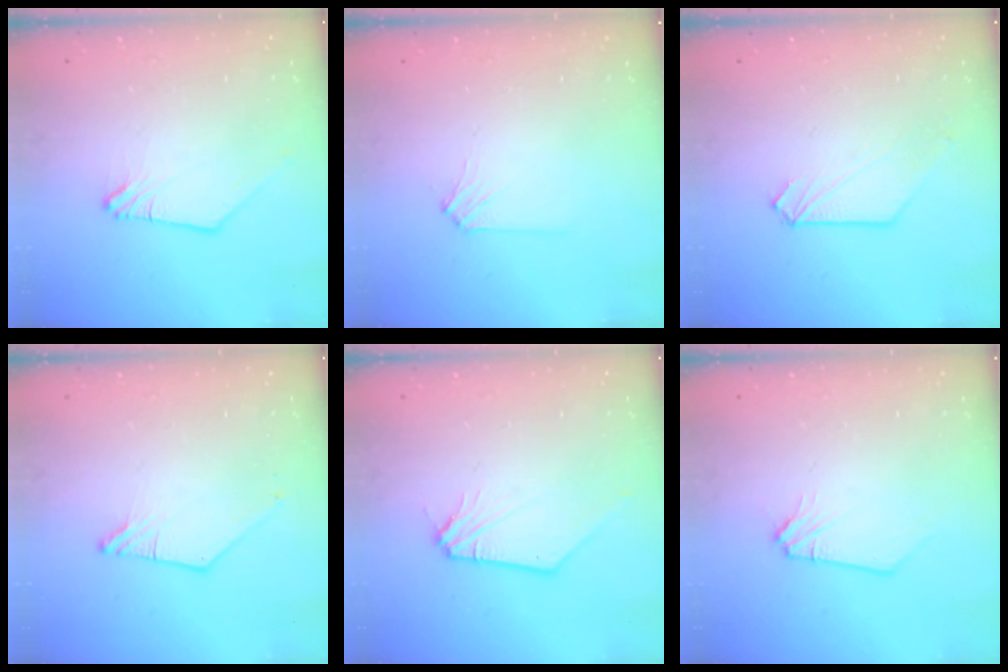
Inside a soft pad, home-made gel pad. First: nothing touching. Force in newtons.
{"total": 2.4, "press": 2.4, "slide": 0.5}
{"total": 0.7, "press": 0.7, "slide": 0.1}
{"total": 1.3, "press": 1.2, "slide": 0.3}
{"total": 1.9, "press": 1.9, "slide": 0.4}
{"total": 0.0}